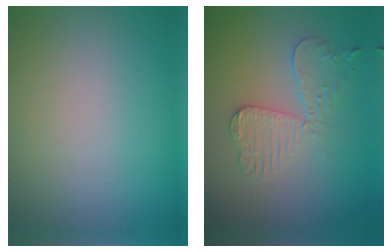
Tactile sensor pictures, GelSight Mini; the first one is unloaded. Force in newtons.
{"total": 3.7, "press": 3.3, "slide": 1.5}